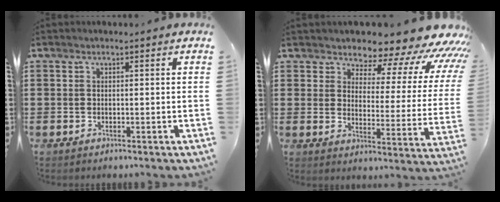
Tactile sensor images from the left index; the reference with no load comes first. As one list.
[{"total": 7.7, "force": [6.8, 2.4, 2.8], "torque": [-0.056, -0.060, 0.112]}]